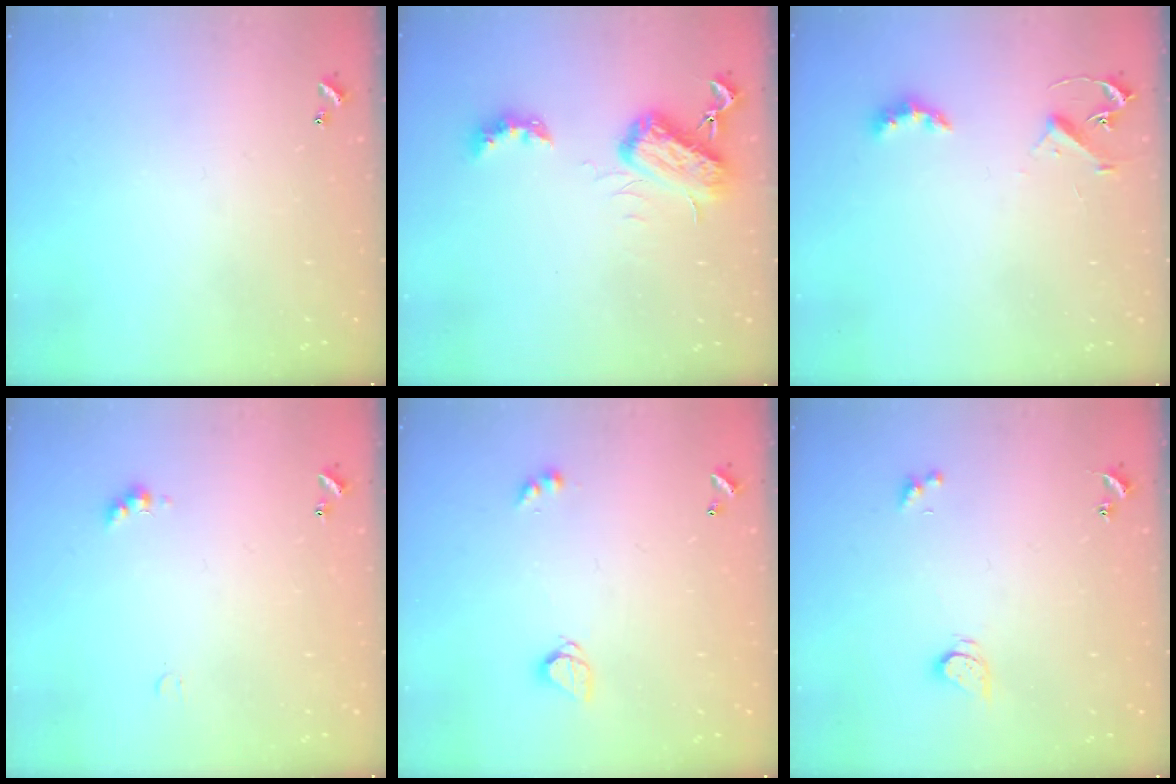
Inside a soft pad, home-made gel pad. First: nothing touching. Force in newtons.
{"total": 5.9, "press": 5.8, "slide": 0.9}
{"total": 3.7, "press": 3.6, "slide": 0.7}
{"total": 2.0, "press": 2.0, "slide": 0.5}
{"total": 3.3, "press": 3.2, "slide": 0.4}
{"total": 2.5, "press": 2.5, "slide": 0.5}